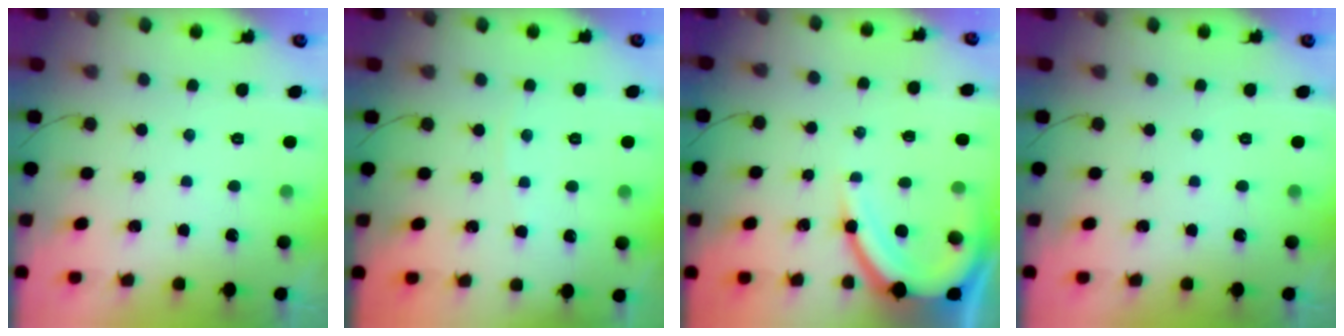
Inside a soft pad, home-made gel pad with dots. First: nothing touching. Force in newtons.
{"total": 1.6, "press": 1.6, "slide": 0.2}
{"total": 10.6, "press": 10.5, "slide": 1.1}
{"total": 0.0}